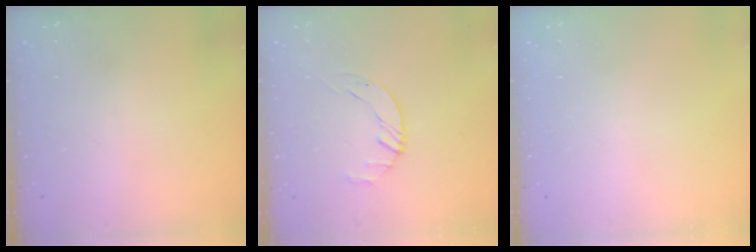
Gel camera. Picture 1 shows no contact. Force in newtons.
{"total": 1.8, "press": 1.7, "slide": 0.3}
{"total": 0.0}